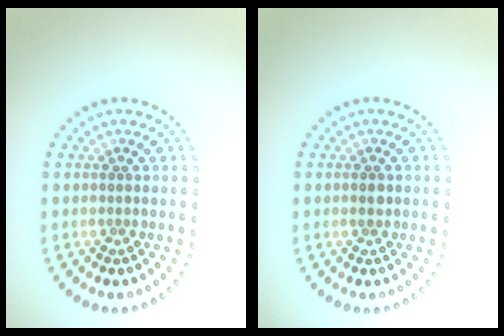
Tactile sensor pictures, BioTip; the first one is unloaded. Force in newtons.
{"total": 1.1, "press": 1.1, "slide": 0.0}